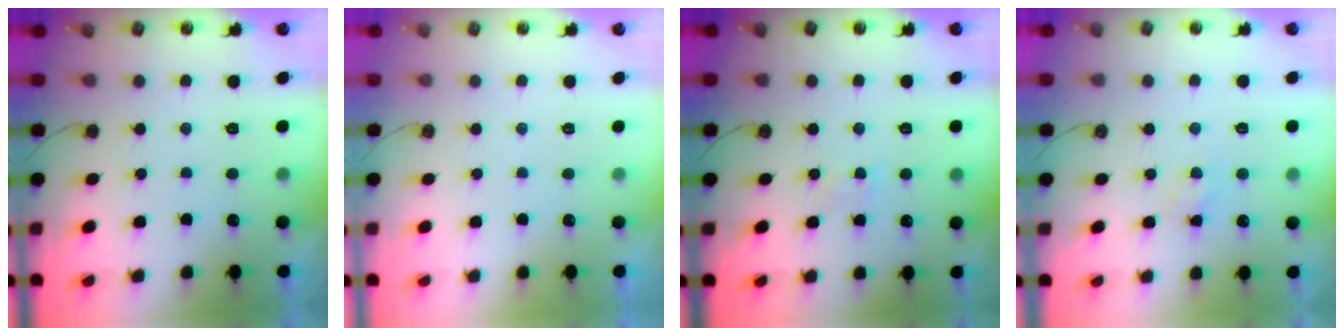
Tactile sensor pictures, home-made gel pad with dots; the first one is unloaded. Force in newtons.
{"total": 0.0}
{"total": 2.4, "press": 2.4, "slide": 0.4}
{"total": 6.7, "press": 6.6, "slide": 0.9}